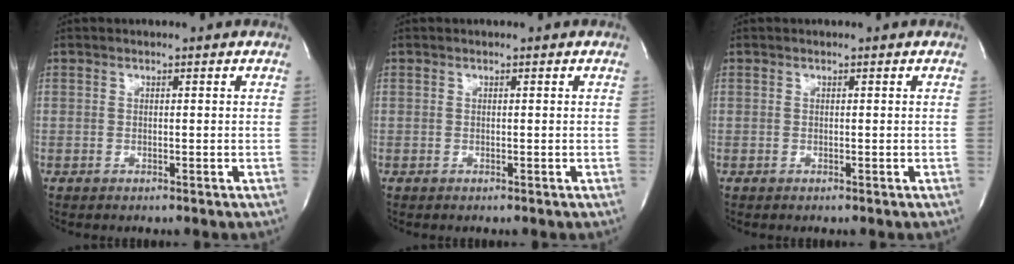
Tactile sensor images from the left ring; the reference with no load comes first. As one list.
[{"total": 0.0}, {"total": 0.0}]